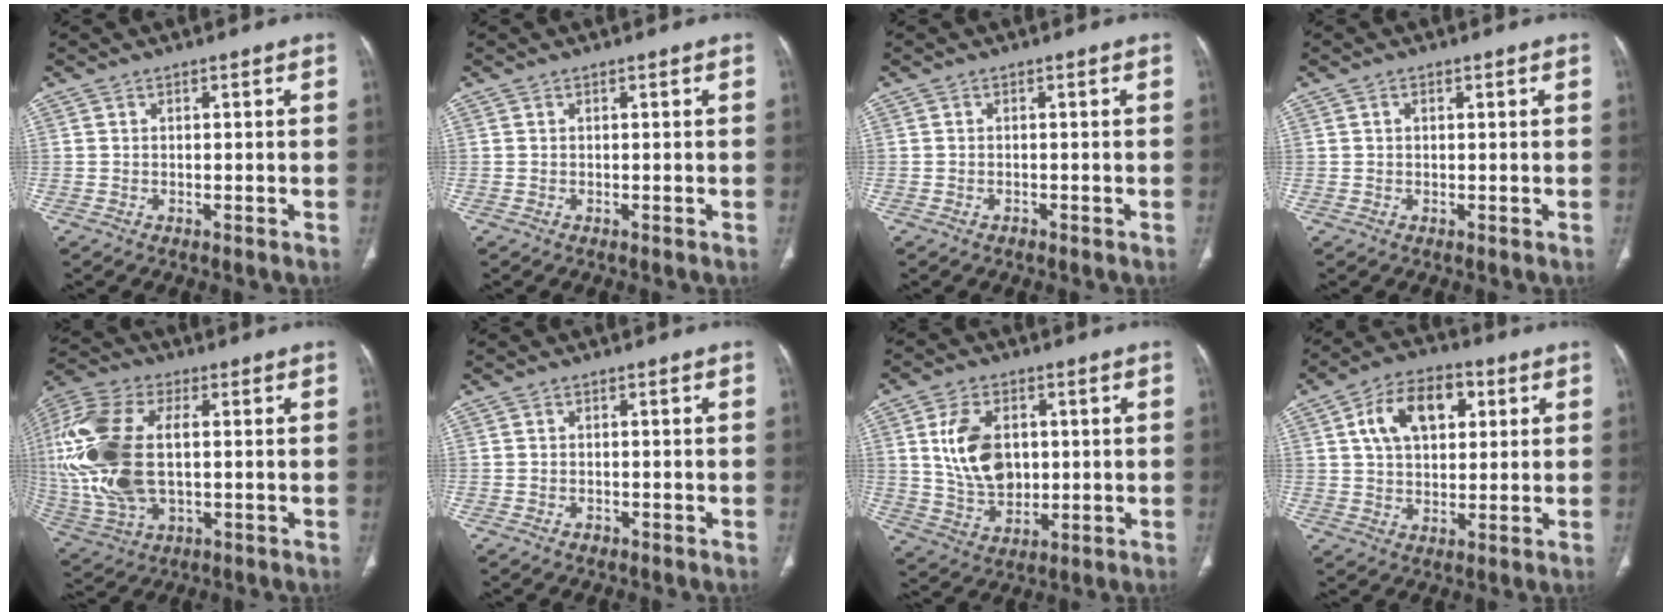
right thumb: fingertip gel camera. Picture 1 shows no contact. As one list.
[{"total": 0.0}, {"total": 0.6, "force": [-0.4, 0.3, 0.2], "torque": [-0.006, 0.003, -0.007]}, {"total": 0.8, "force": [0.3, 0.5, 0.5], "torque": [-0.010, 0.002, 0.004]}, {"total": 22.6, "force": [1.3, 12.3, 18.9], "torque": [-0.445, -0.001, 0.029]}, {"total": 0.9, "force": [-0.6, 0.6, 0.4], "torque": [-0.007, 0.004, -0.007]}, {"total": 11.9, "force": [2.0, 8.1, 8.5], "torque": [-0.137, -0.010, 0.047]}, {"total": 12.7, "force": [4.0, 7.8, 9.1], "torque": [-0.132, 0.008, 0.064]}]